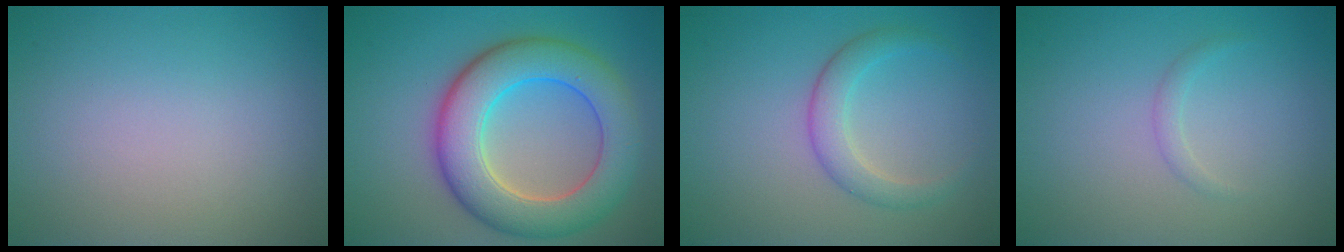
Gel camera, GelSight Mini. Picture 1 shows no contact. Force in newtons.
{"total": 8.8, "press": 8.8, "slide": 0.1}
{"total": 2.7, "press": 2.7, "slide": 0.1}
{"total": 0.8, "press": 0.8, "slide": 0.0}